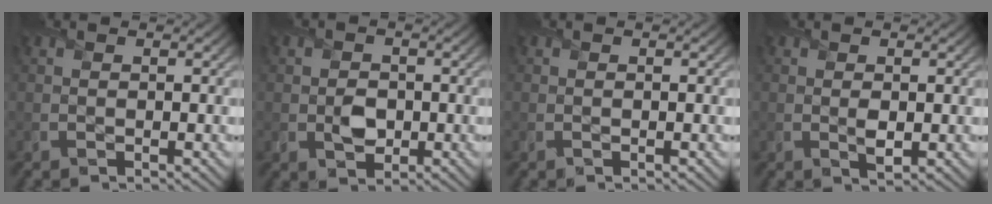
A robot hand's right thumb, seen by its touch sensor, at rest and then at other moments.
{"total": 3.2, "force": [-0.5, 2.7, 1.7], "torque": [-0.033, -0.009, -0.013]}
{"total": 0.0}
{"total": 1.6, "force": [0.0, 1.0, 1.2], "torque": [-0.024, -0.008, 0.002]}